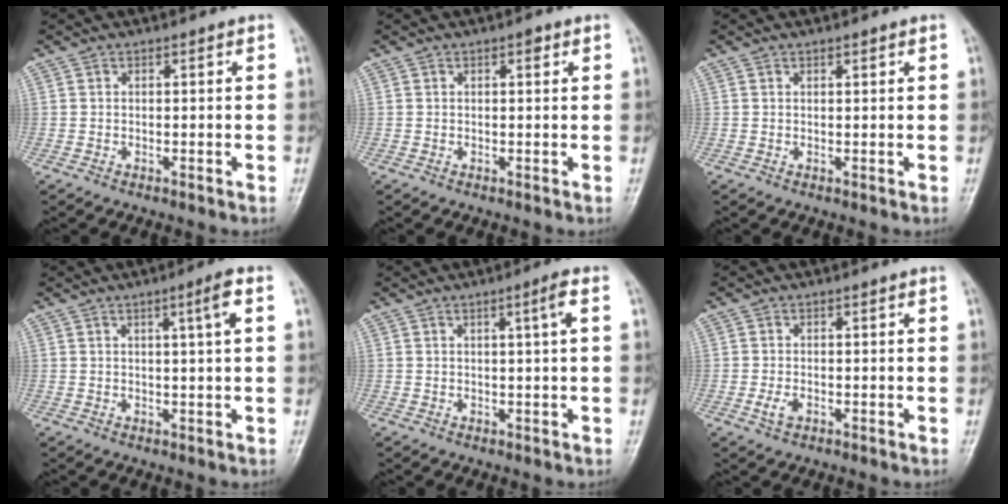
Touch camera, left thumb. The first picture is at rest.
{"total": 1.2, "force": [0.6, 0.5, 0.9], "torque": [-0.010, 0.001, 0.006]}
{"total": 0.8, "force": [0.5, 0.2, 0.5], "torque": [-0.008, -0.003, 0.008]}
{"total": 3.8, "force": [1.3, -0.3, 3.6], "torque": [-0.061, 0.000, 0.022]}
{"total": 2.8, "force": [0.8, -0.4, 2.7], "torque": [-0.049, 0.001, 0.015]}
{"total": 2.1, "force": [-0.7, 1.2, 1.5], "torque": [-0.032, -0.002, -0.014]}